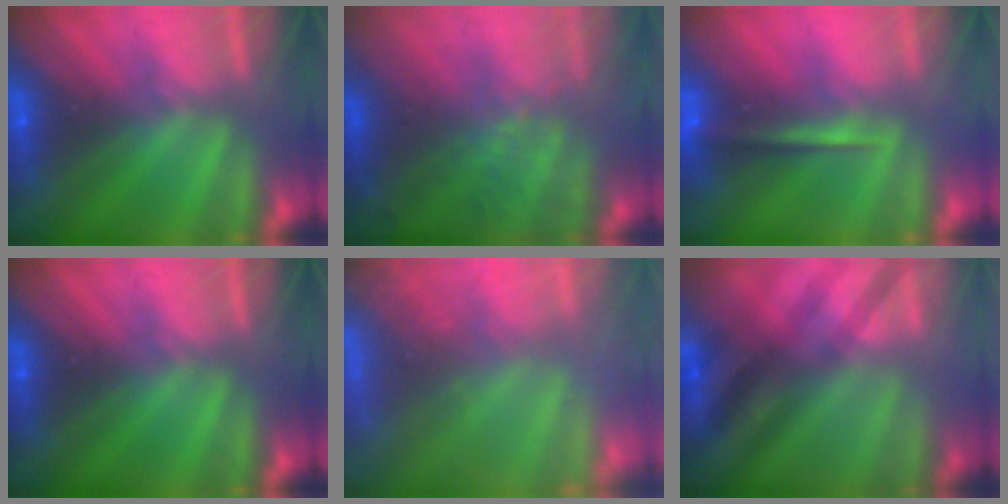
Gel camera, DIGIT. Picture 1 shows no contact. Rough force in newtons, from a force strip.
{"total": 7.6}
{"total": 1.3}
{"total": 0.0}
{"total": 7.3}
{"total": 2.9}